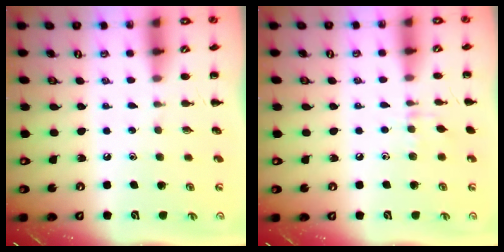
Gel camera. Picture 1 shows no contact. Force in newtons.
{"total": 5.8, "press": 5.4, "slide": 1.9}